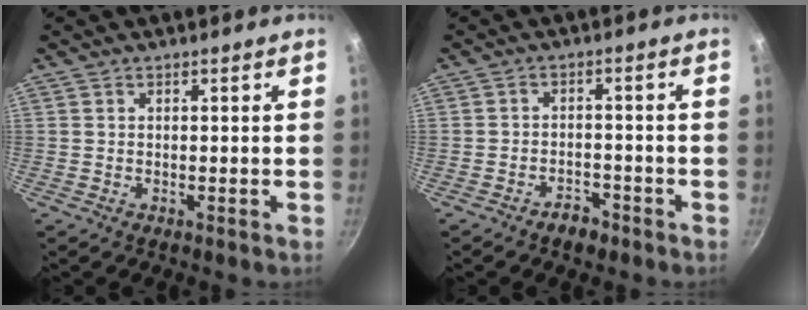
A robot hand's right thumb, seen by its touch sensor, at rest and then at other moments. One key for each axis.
{"total": 3.8, "fx": -2.8, "fy": 2.1, "fz": 1.5, "tx": -0.013, "ty": 0.029, "tz": -0.037}